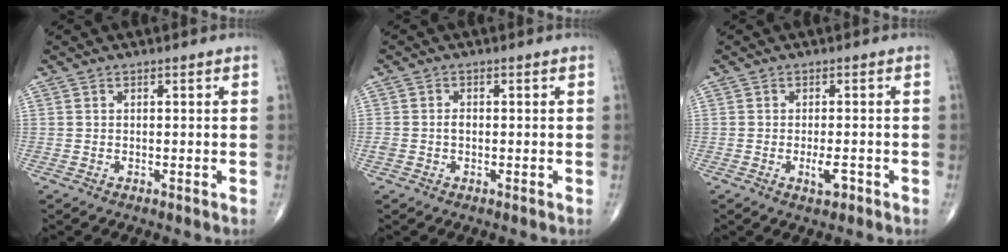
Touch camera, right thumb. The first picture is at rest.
{"total": 1.8, "force": [-0.2, 1.3, 1.3], "torque": [-0.027, 0.006, -0.004]}
{"total": 3.0, "force": [-1.2, 1.2, 2.5], "torque": [-0.040, -0.001, -0.019]}